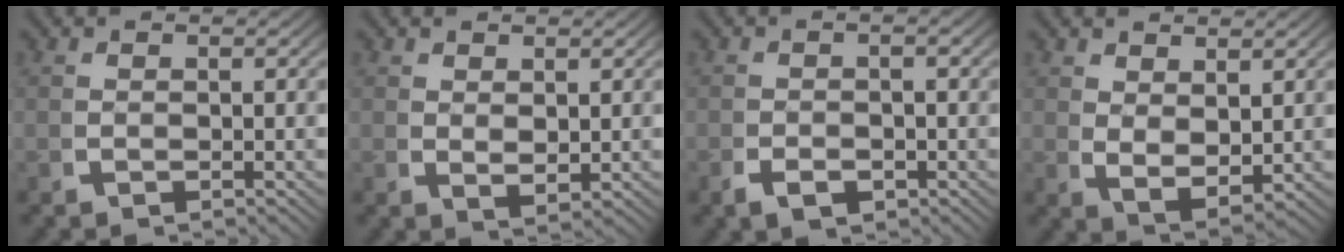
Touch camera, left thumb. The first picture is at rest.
{"total": 1.4, "force": [1.0, 0.6, 0.8], "torque": [-0.016, -0.010, 0.028]}
{"total": 2.3, "force": [-1.2, 1.3, 1.5], "torque": [-0.028, -0.010, -0.016]}
{"total": 3.4, "force": [1.0, 2.1, 2.5], "torque": [-0.054, -0.023, 0.036]}